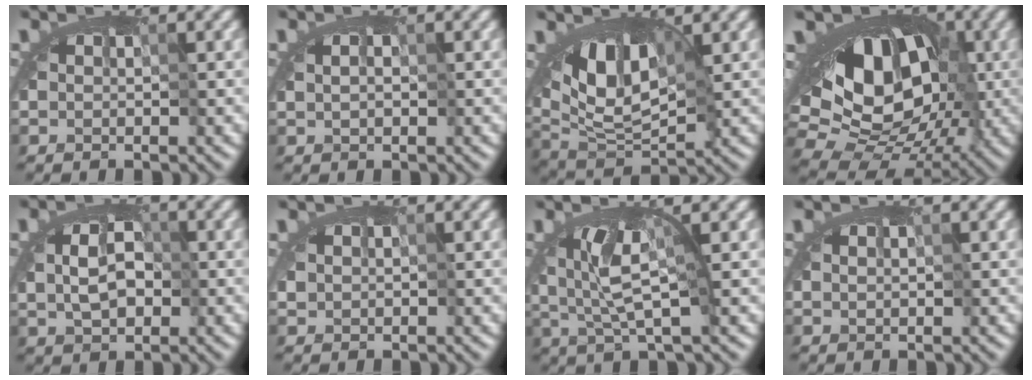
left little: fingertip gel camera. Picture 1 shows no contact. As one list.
[{"total": 0.8, "force": [0.1, 0.5, 0.6], "torque": [-0.009, 0.005, -0.002]}, {"total": 5.8, "force": [1.7, 3.3, 4.5], "torque": [-0.074, -0.008, 0.030]}, {"total": 13.3, "force": [1.5, 9.2, 9.5], "torque": [-0.136, 0.029, 0.019]}, {"total": 3.6, "force": [-1.2, 2.6, 2.2], "torque": [-0.026, 0.004, -0.021]}, {"total": 0.7, "force": [0.3, 0.6, 0.3], "torque": [-0.007, 0.002, 0.003]}, {"total": 3.3, "force": [-0.6, 0.6, 3.2], "torque": [-0.067, -0.011, -0.009]}, {"total": 0.0}]